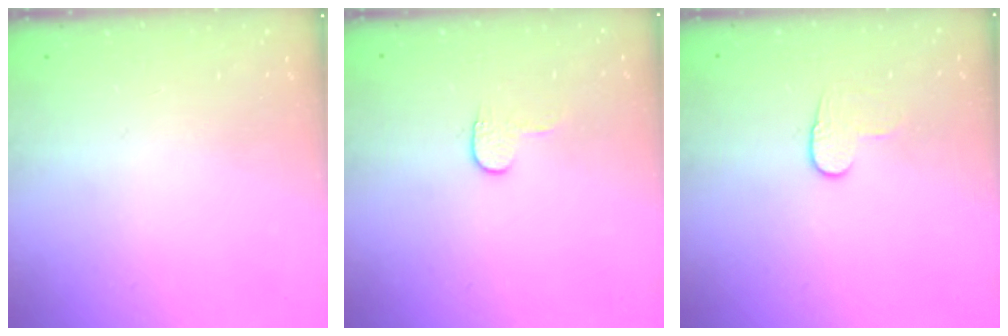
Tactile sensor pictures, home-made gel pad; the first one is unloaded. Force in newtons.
{"total": 3.5, "press": 3.5, "slide": 0.4}
{"total": 6.1, "press": 6.1, "slide": 0.5}